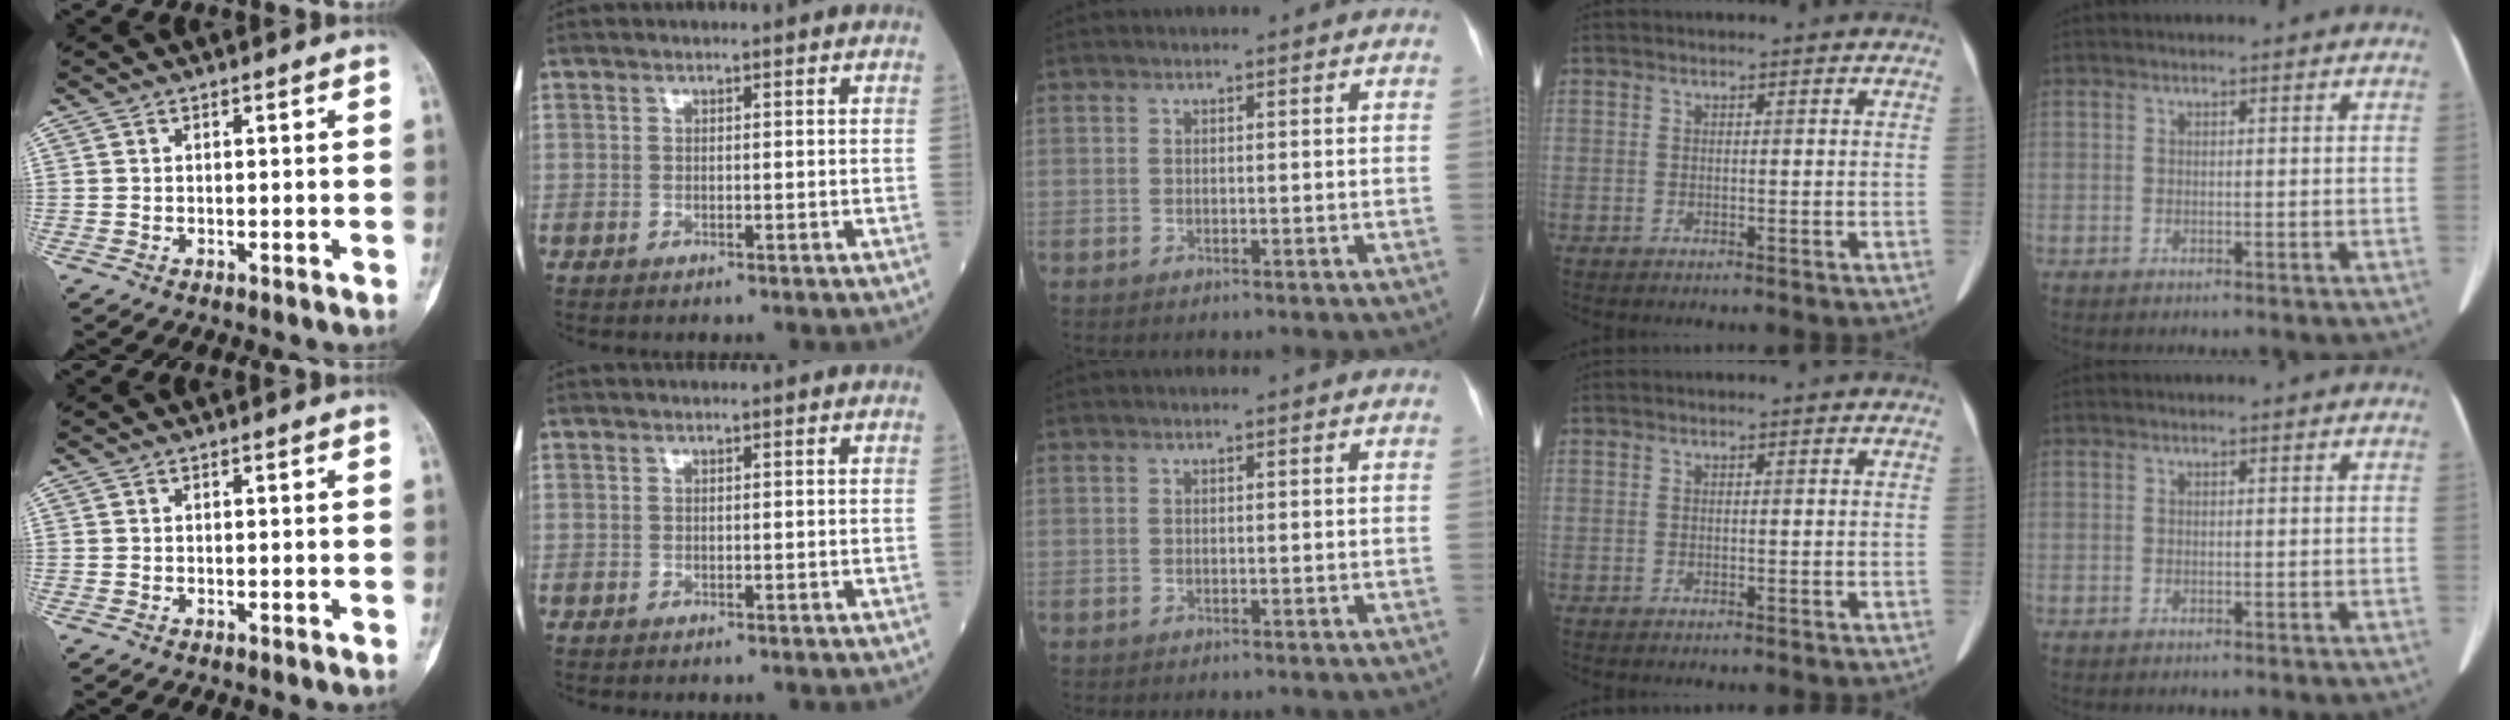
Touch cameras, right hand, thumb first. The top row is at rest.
{}